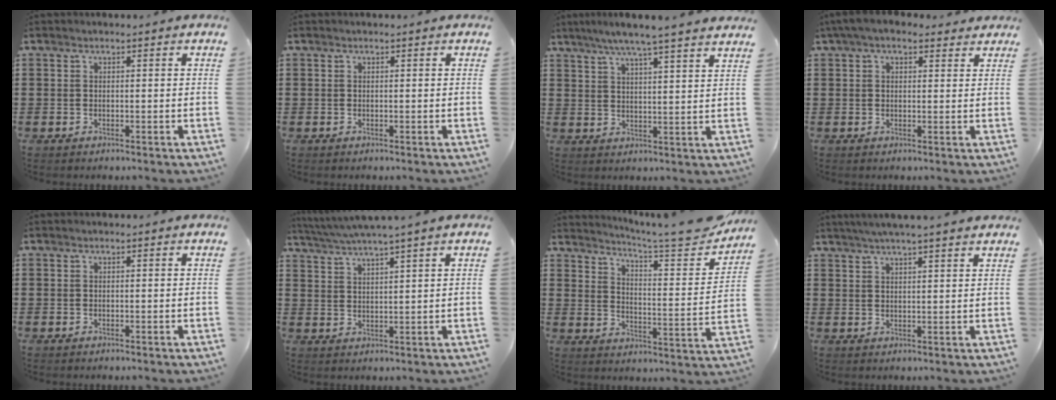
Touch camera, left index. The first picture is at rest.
{"total": 0.0}
{"total": 5.9, "force": [5.1, -0.7, 2.9], "torque": [-0.071, -0.019, 0.089]}
{"total": 4.0, "force": [3.0, 1.7, 2.1], "torque": [-0.051, 0.002, 0.054]}
{"total": 0.0}
{"total": 3.5, "force": [3.0, -0.7, 1.6], "torque": [-0.040, -0.014, 0.052]}
{"total": 6.4, "force": [5.7, 0.0, 2.8], "torque": [-0.058, -0.047, 0.091]}
{"total": 3.6, "force": [3.2, -0.6, 1.5], "torque": [-0.037, -0.005, 0.058]}